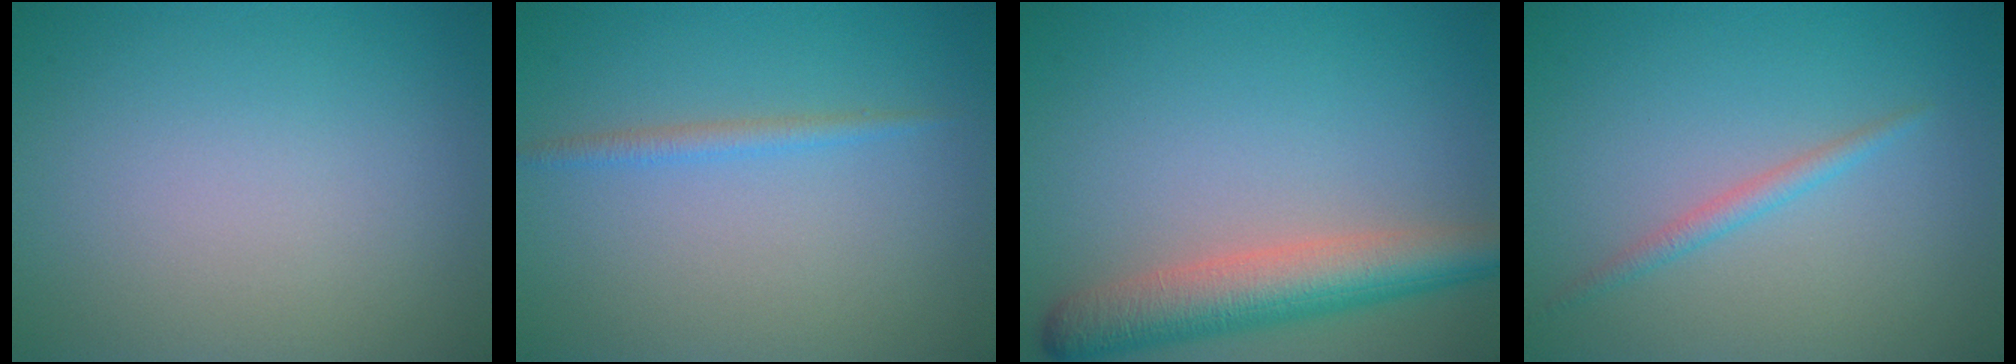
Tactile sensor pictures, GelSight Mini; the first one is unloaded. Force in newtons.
{"total": 1.3, "press": 1.3, "slide": 0.1}
{"total": 6.0, "press": 6.0, "slide": 0.3}
{"total": 1.3, "press": 1.3, "slide": 0.0}